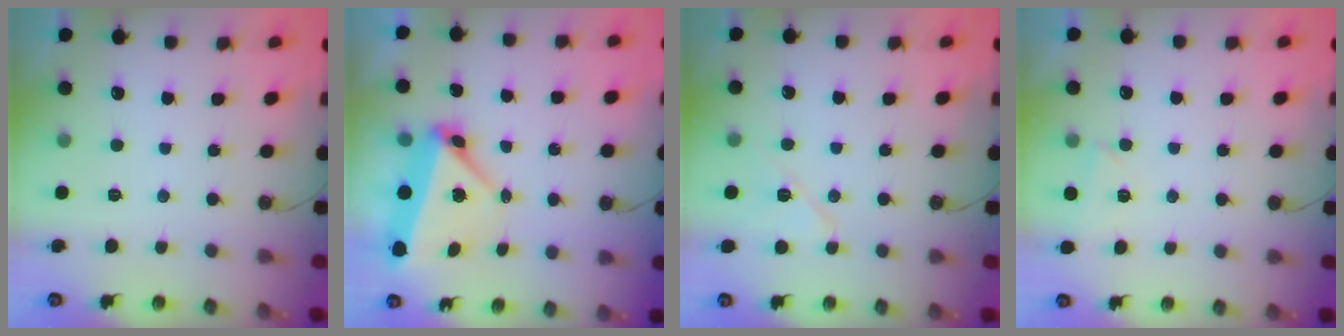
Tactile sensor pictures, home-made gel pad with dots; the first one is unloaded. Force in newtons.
{"total": 7.2, "press": 7.2, "slide": 0.8}
{"total": 8.1, "press": 8.0, "slide": 1.2}
{"total": 2.8, "press": 2.7, "slide": 0.6}